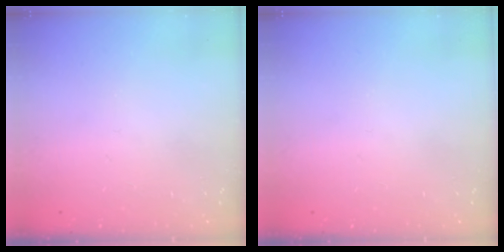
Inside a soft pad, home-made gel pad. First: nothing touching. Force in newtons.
{"total": 0.0}